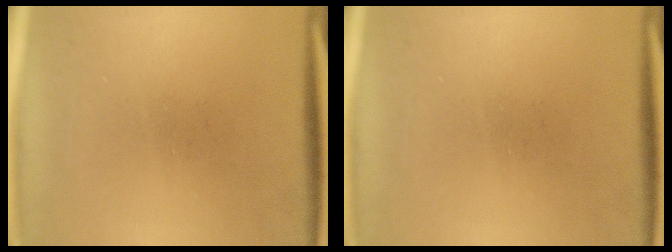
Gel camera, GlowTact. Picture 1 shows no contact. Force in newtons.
{"total": 0.0}